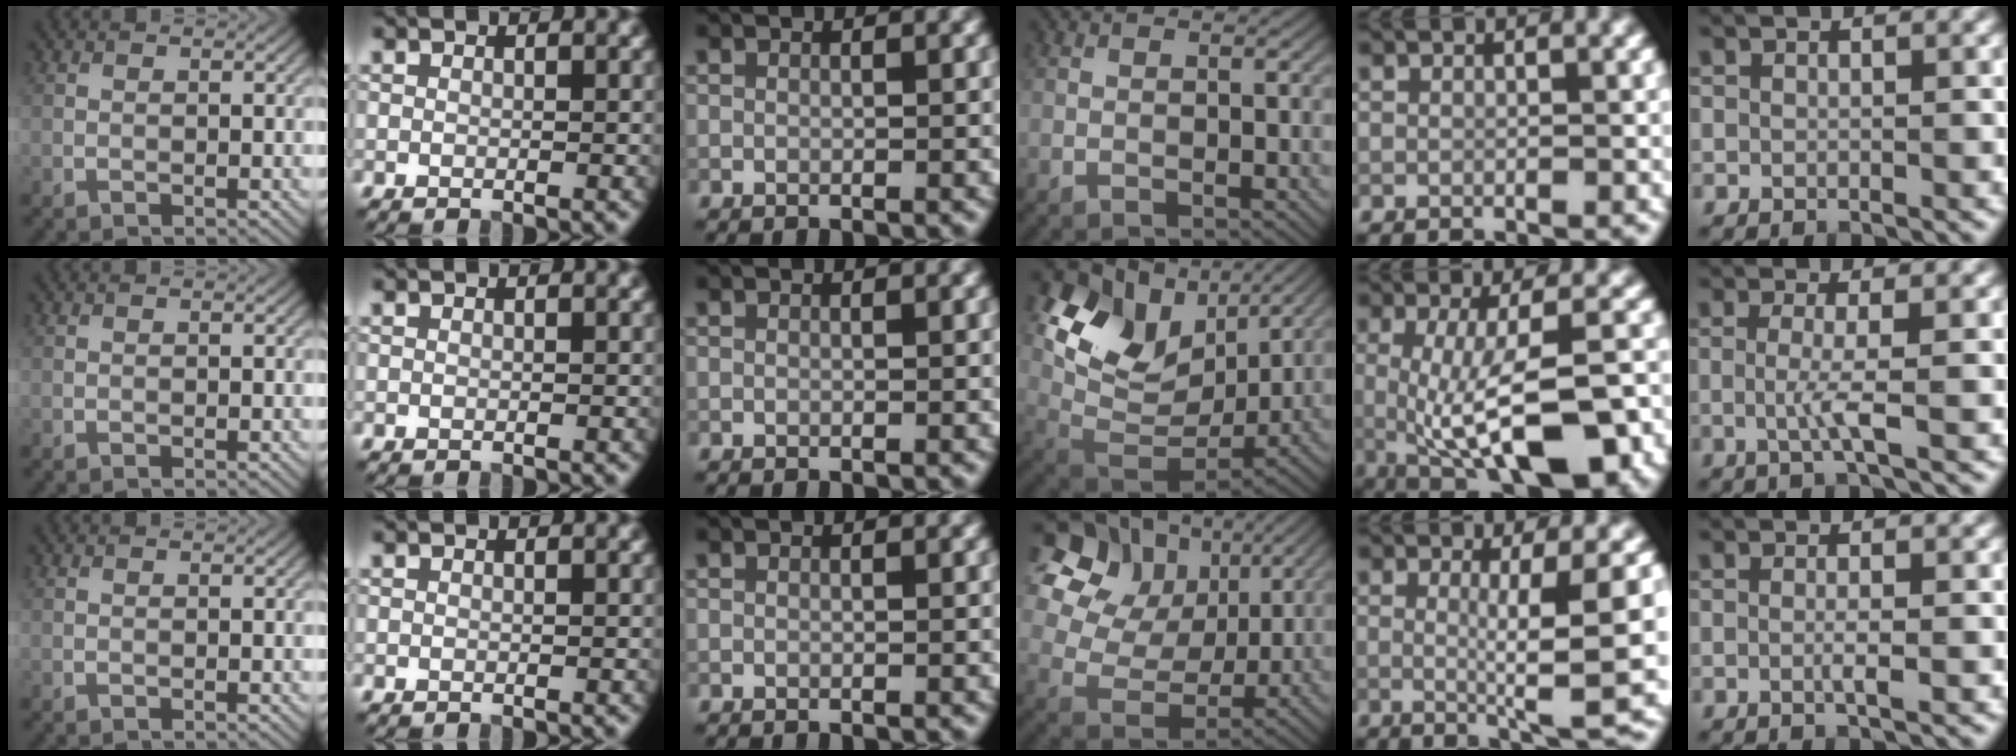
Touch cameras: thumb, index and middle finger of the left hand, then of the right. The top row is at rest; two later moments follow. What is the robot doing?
{"motion": "lift_and_place", "object": "calculator"}